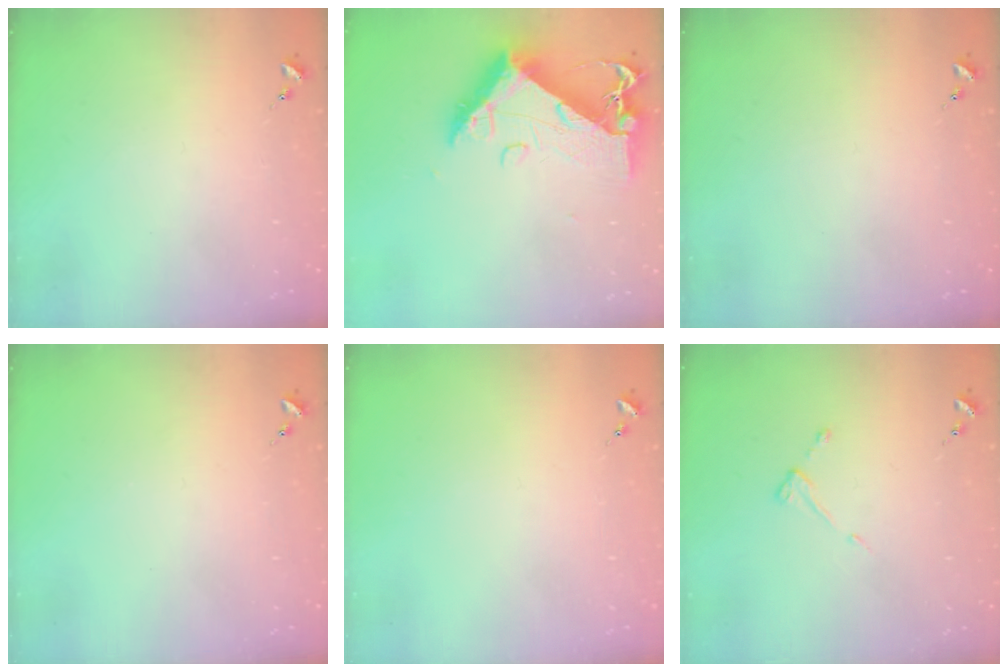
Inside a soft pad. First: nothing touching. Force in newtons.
{"total": 13.1, "press": 13.1, "slide": 1.4}
{"total": 0.0}
{"total": 0.0}
{"total": 0.0}
{"total": 3.8, "press": 3.8, "slide": 0.4}